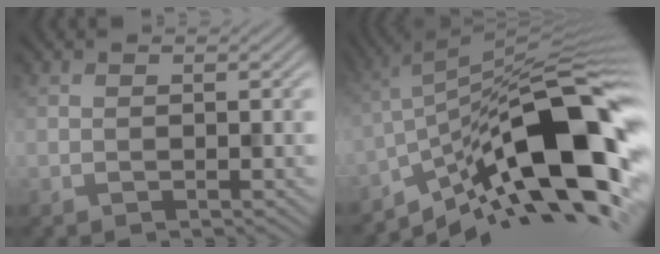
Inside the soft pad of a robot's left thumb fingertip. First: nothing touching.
{"total": 16.6, "force": [-7.6, 5.2, 13.8], "torque": [-0.220, 0.011, -0.150]}